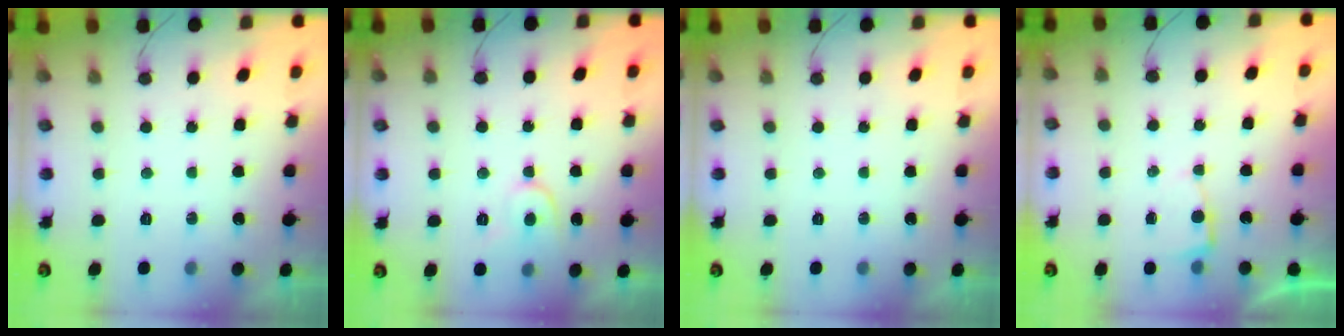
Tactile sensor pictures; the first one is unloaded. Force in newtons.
{"total": 6.9, "press": 6.8, "slide": 0.8}
{"total": 0.0}
{"total": 2.3, "press": 2.3, "slide": 0.3}